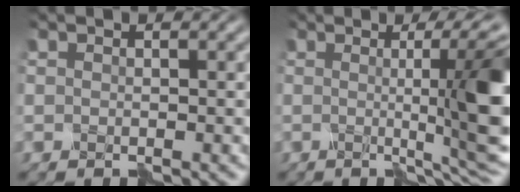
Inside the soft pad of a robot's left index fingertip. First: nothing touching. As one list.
[{"total": 11.4, "force": [0.2, 2.5, 11.1], "torque": [-0.111, 0.003, 0.006]}]